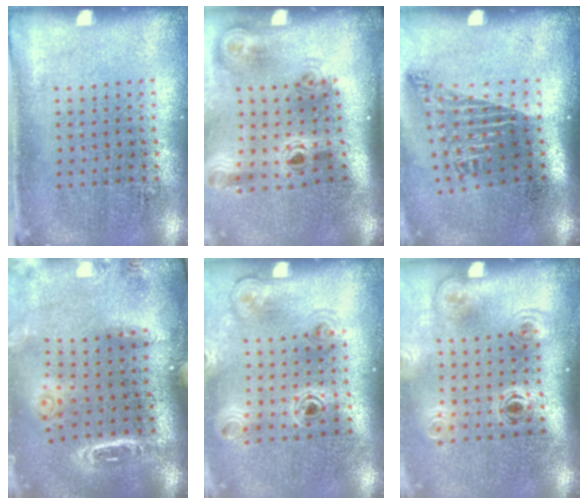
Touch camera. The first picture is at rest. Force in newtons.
{"total": 1.8, "press": 1.3, "slide": 1.3}
{"total": 1.8, "press": 1.1, "slide": 1.4}
{"total": 1.8, "press": 1.7, "slide": 0.6}
{"total": 1.1, "press": 1.1, "slide": 0.2}
{"total": 1.9, "press": 1.2, "slide": 1.4}